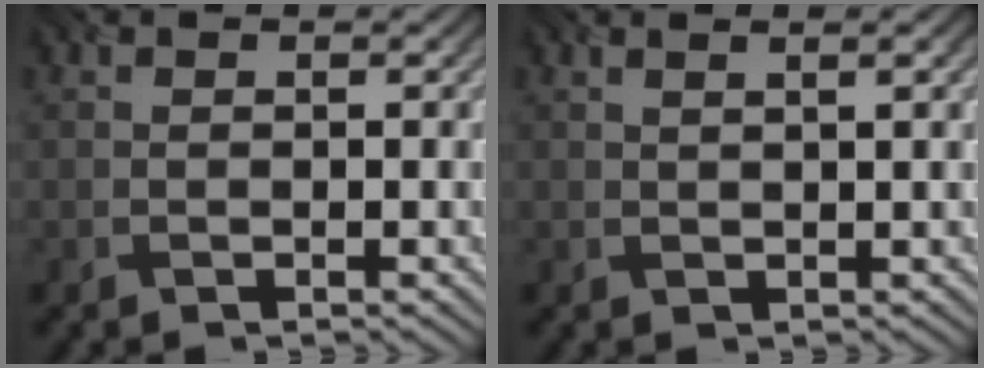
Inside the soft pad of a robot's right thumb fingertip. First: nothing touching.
{"total": 1.7, "force": [0.9, 0.2, 1.5], "torque": [-0.021, 0.007, 0.011]}